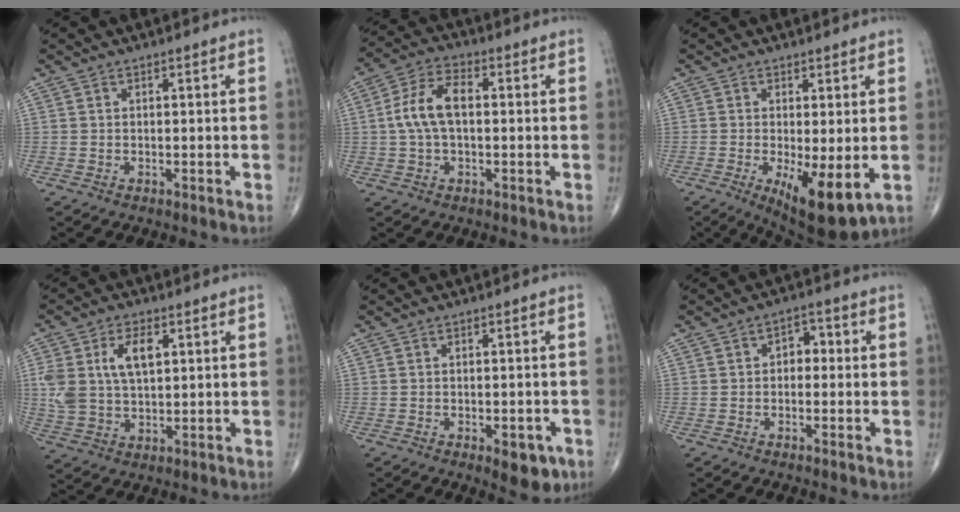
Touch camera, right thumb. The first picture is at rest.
{"total": 8.9, "force": [0.4, 4.8, 7.5], "torque": [-0.153, 0.025, 0.001]}
{"total": 10.1, "force": [-2.4, 3.3, 9.3], "torque": [-0.145, -0.025, -0.026]}
{"total": 10.6, "force": [2.7, 6.0, 8.3], "torque": [-0.163, 0.005, 0.056]}
{"total": 5.5, "force": [-2.5, 2.5, 4.3], "torque": [-0.040, 0.005, -0.025]}
{"total": 3.6, "force": [0.0, 2.5, 2.5], "torque": [-0.014, 0.016, -0.011]}